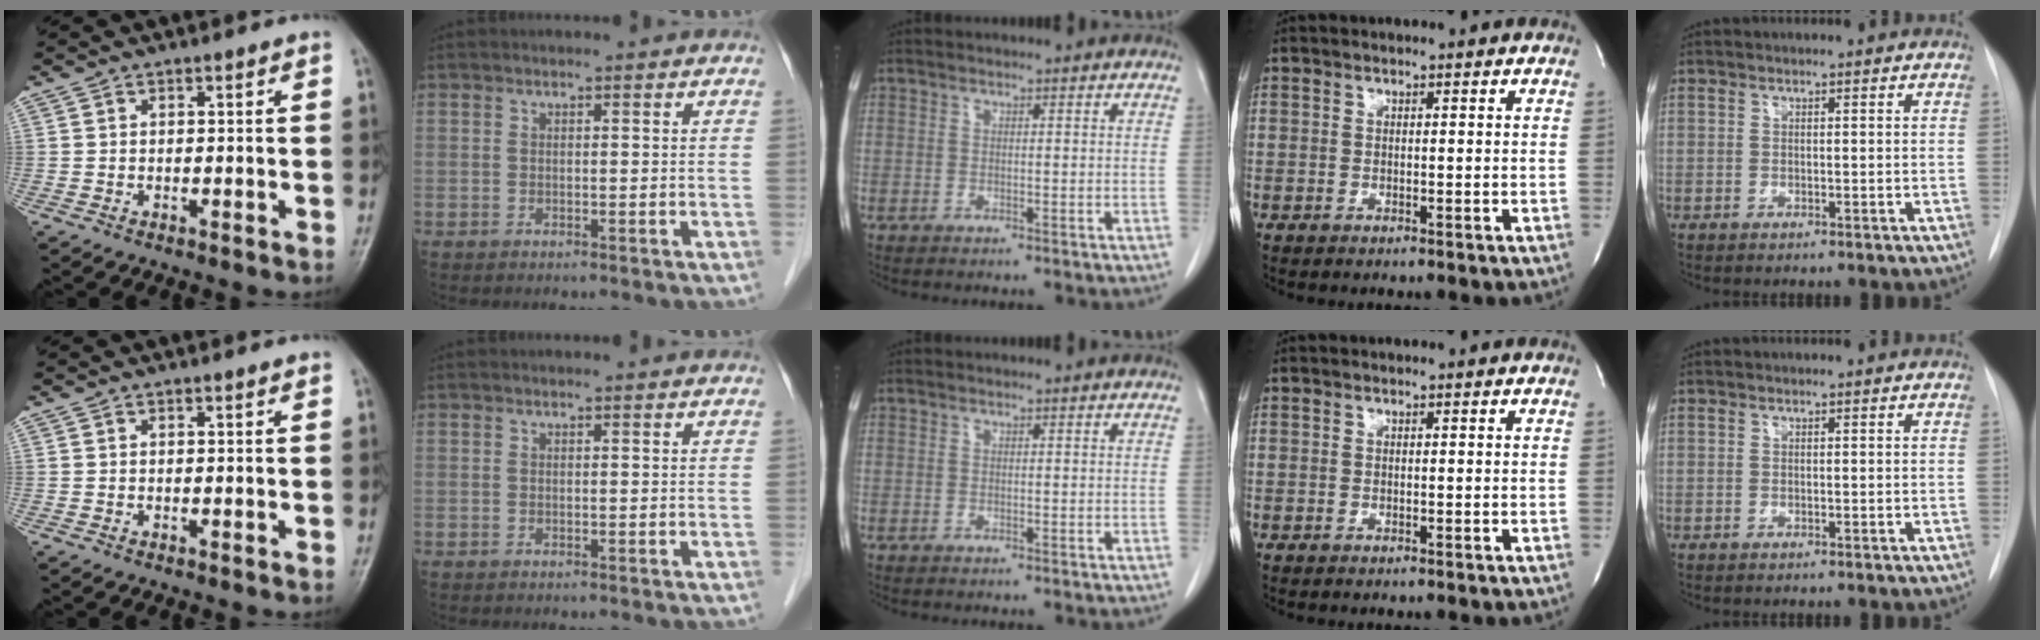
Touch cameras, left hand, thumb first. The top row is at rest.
{"thumb": {"total": 0.6, "force": [0.6, 0.0, 0.3], "torque": [-0.007, 0.000, 0.009]}, "index": {"total": 0.8, "force": [0.8, 0.0, 0.2], "torque": [-0.009, 0.004, 0.008]}}